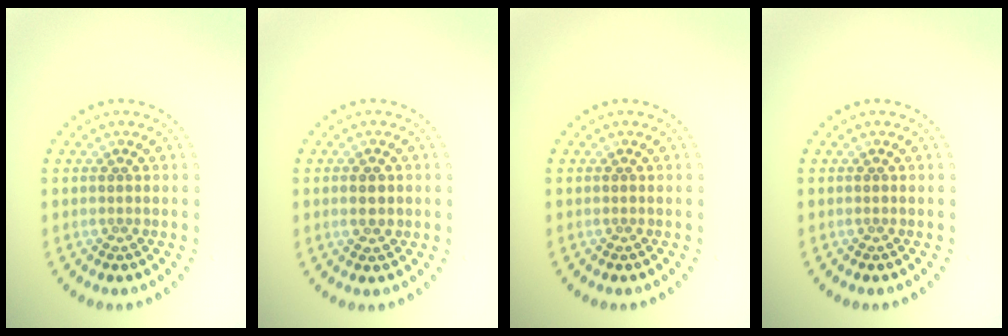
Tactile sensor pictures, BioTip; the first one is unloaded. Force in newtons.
{"total": 2.2, "press": 2.2, "slide": 0.2}
{"total": 0.0}
{"total": 0.0}